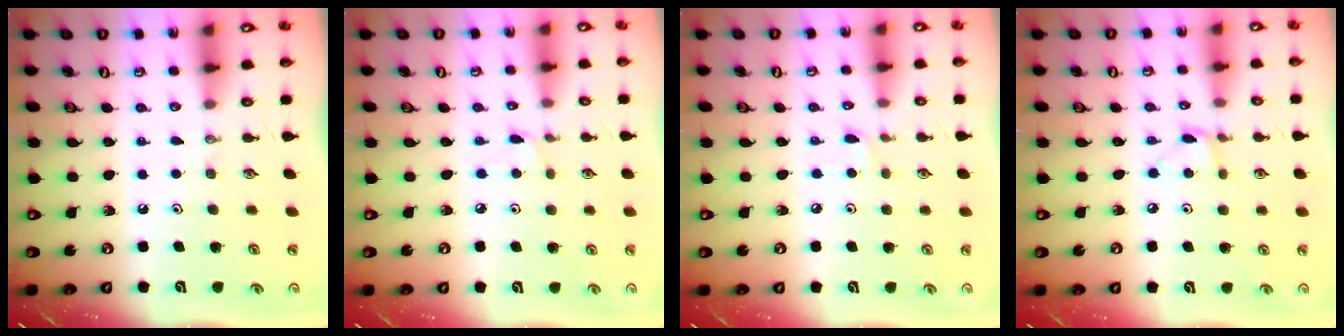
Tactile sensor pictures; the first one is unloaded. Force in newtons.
{"total": 2.6, "press": 2.6, "slide": 0.3}
{"total": 2.2, "press": 2.1, "slide": 0.3}
{"total": 4.7, "press": 4.6, "slide": 0.6}